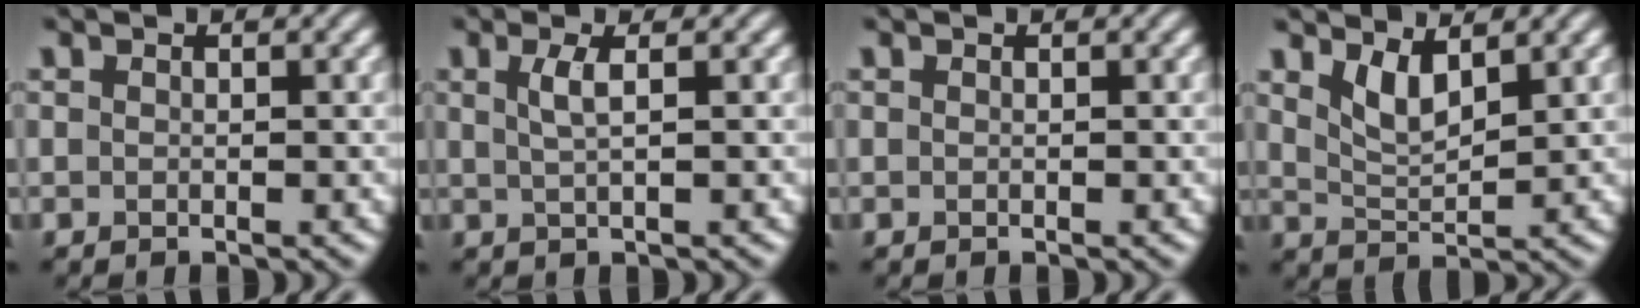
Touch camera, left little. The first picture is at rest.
{"total": 2.0, "force": [0.6, 0.6, 1.8], "torque": [-0.033, -0.001, 0.008]}
{"total": 0.0}
{"total": 2.8, "force": [1.8, 0.9, 2.0], "torque": [-0.044, -0.012, 0.040]}